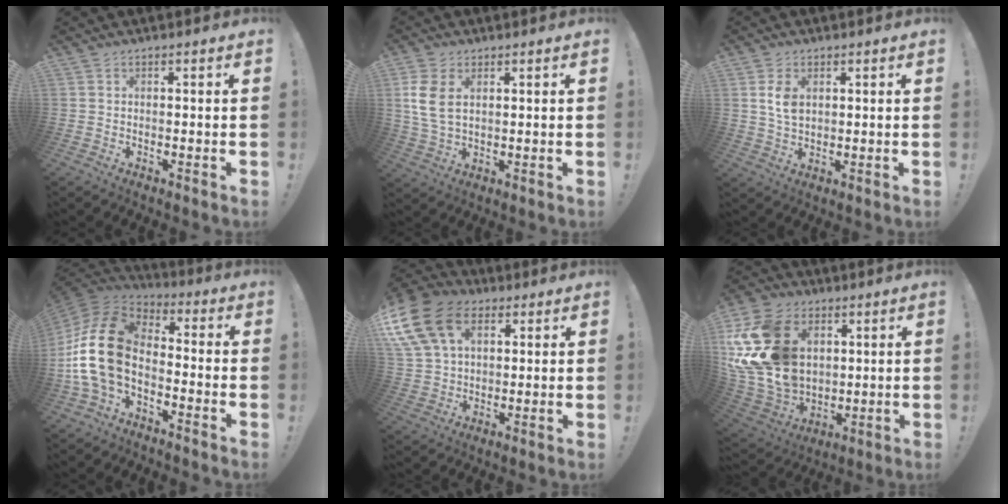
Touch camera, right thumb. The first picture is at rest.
{"total": 8.2, "force": [2.8, 4.8, 6.1], "torque": [-0.136, -0.007, 0.053]}
{"total": 6.1, "force": [1.7, 4.1, 4.2], "torque": [-0.066, -0.006, 0.029]}
{"total": 18.8, "force": [-1.8, 12.3, 14.1], "torque": [-0.278, 0.020, -0.021]}
{"total": 18.9, "force": [7.6, 13.1, 11.4], "torque": [-0.229, -0.025, 0.139]}
{"total": 25.5, "force": [6.4, 18.5, 16.4], "torque": [-0.349, -0.024, 0.136]}